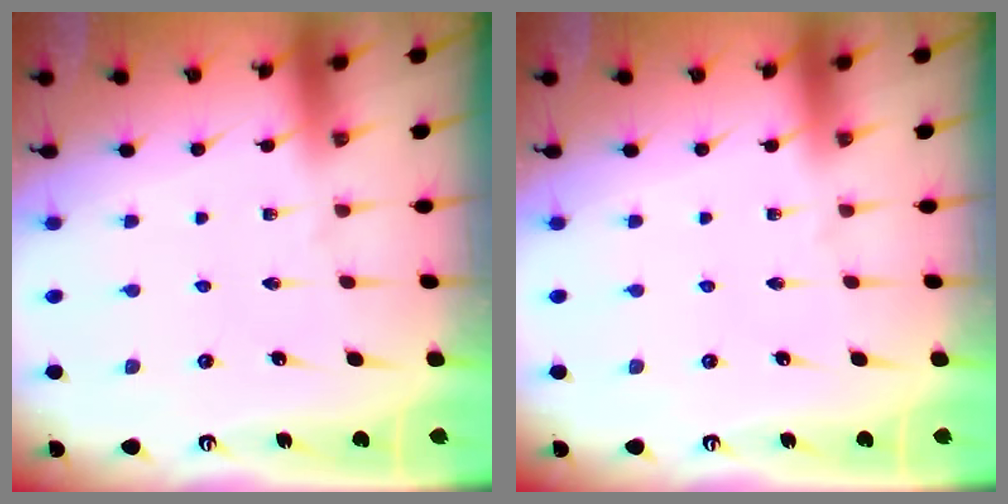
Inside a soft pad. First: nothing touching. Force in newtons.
{"total": 0.0}